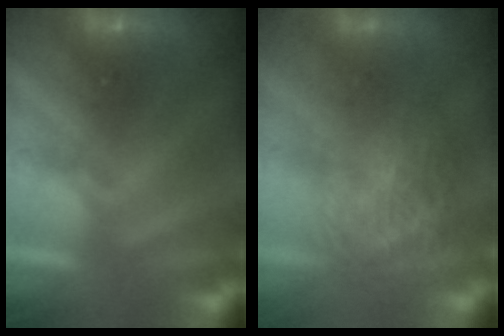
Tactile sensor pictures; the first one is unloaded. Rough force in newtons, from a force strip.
{"total": 3.6}